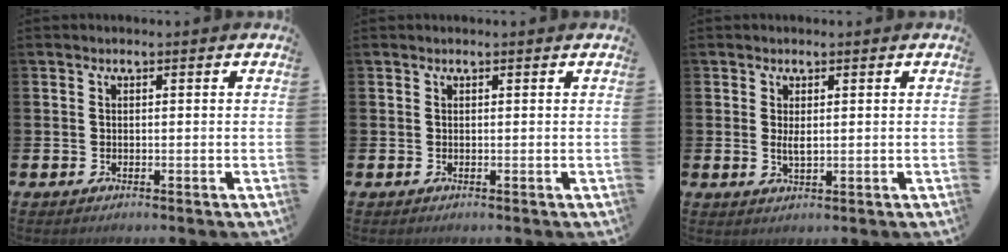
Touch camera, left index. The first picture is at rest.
{"total": 0.0}
{"total": 1.8, "force": [0.5, 0.6, 1.6], "torque": [-0.022, -0.004, 0.007]}